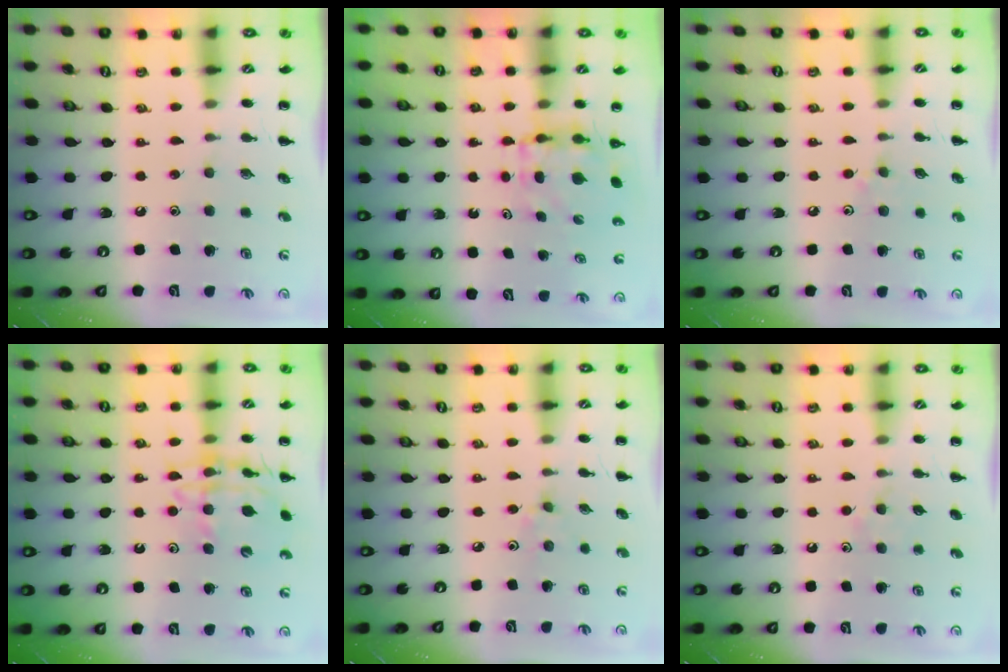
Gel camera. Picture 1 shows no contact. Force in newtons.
{"total": 3.9, "press": 3.9, "slide": 0.3}
{"total": 5.5, "press": 5.3, "slide": 1.6}
{"total": 13.5, "press": 13.2, "slide": 2.7}
{"total": 1.7, "press": 1.6, "slide": 0.6}
{"total": 4.9, "press": 4.7, "slide": 1.5}